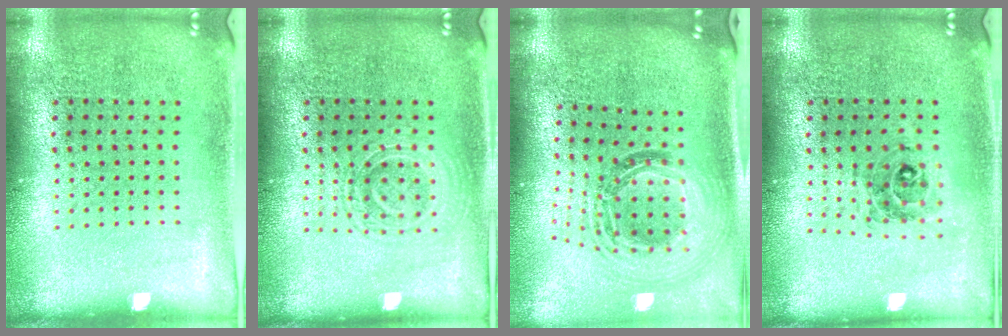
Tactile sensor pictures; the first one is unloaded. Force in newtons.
{"total": 1.4, "press": 1.3, "slide": 0.3}
{"total": 1.6, "press": 1.4, "slide": 0.8}
{"total": 0.6, "press": 0.6, "slide": 0.2}